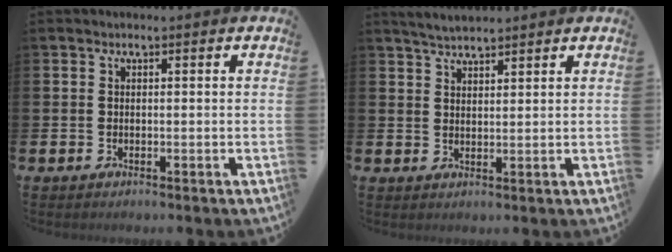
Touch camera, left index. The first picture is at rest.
{"total": 3.4, "force": [3.3, 0.4, 0.8], "torque": [-0.021, -0.010, 0.061]}